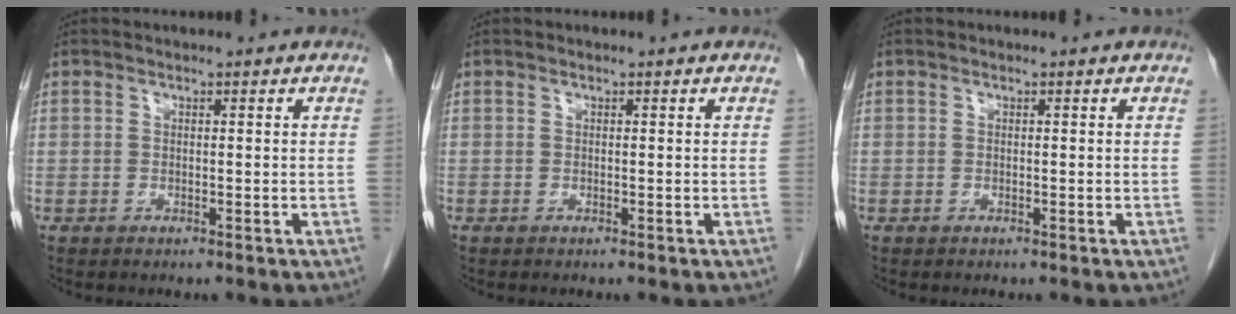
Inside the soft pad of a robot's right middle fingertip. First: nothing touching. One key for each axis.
{"total": 0.0}
{"total": 0.0}